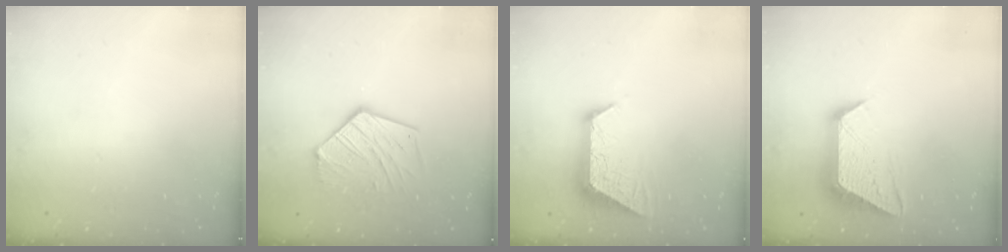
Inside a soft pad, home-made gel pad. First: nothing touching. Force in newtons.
{"total": 13.8, "press": 13.7, "slide": 1.6}
{"total": 9.6, "press": 9.6, "slide": 0.6}
{"total": 12.7, "press": 12.7, "slide": 1.0}